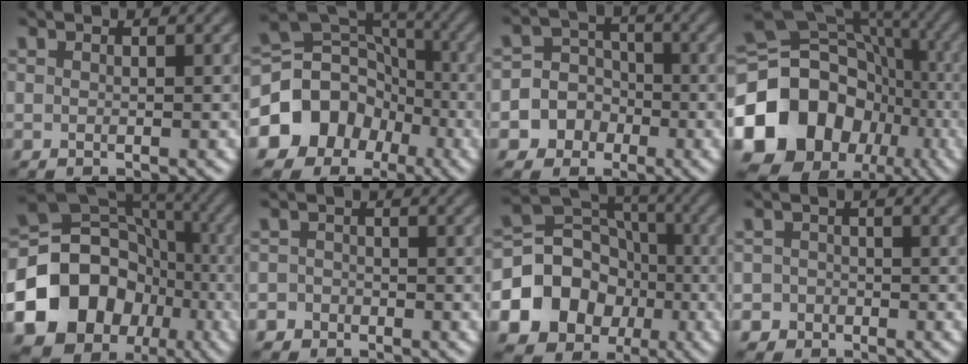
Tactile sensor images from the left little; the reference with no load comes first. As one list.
[{"total": 10.2, "force": [-4.1, 8.6, 3.7], "torque": [-0.082, 0.014, -0.087]}, {"total": 7.5, "force": [-3.0, 6.8, 1.0], "torque": [-0.010, 0.007, -0.076]}, {"total": 18.8, "force": [-6.0, 15.5, 8.8], "torque": [-0.201, -0.001, -0.115]}, {"total": 15.3, "force": [-5.2, 12.8, 6.6], "torque": [-0.141, -0.007, -0.100]}, {"total": 2.1, "force": [-1.2, 1.7, 0.1], "torque": [0.026, 0.008, -0.031]}, {"total": 10.9, "force": [-3.0, 9.4, 4.6], "torque": [-0.082, -0.005, -0.075]}, {"total": 2.7, "force": [-1.4, 2.3, 0.0], "torque": [0.033, 0.006, -0.033]}]